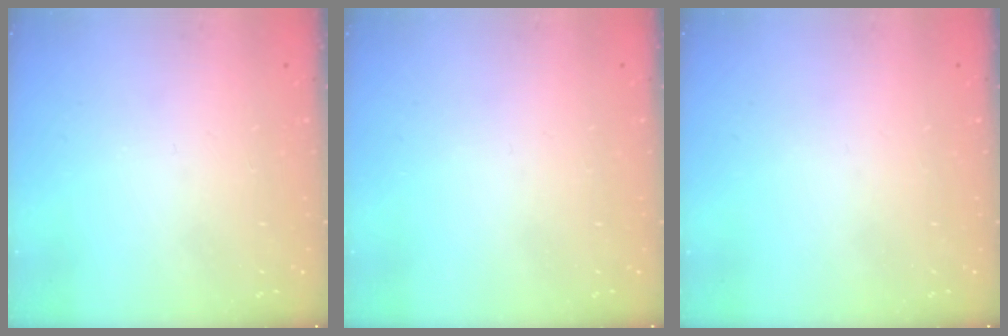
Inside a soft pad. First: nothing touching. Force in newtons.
{"total": 0.0}
{"total": 0.0}